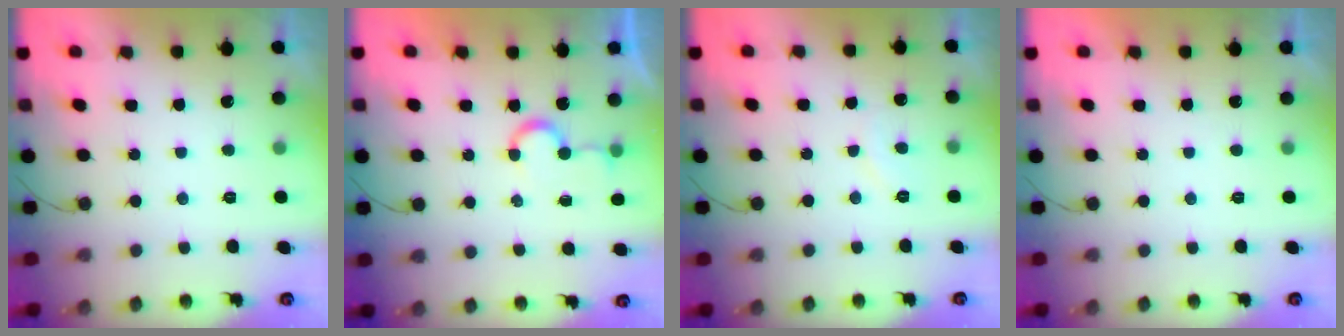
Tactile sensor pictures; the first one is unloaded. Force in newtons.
{"total": 4.4, "press": 4.3, "slide": 0.5}
{"total": 5.8, "press": 5.8, "slide": 0.5}
{"total": 1.9, "press": 1.9, "slide": 0.1}